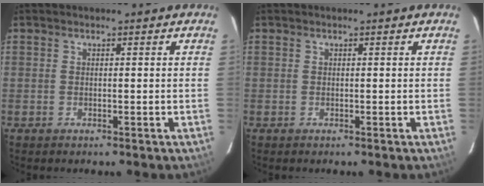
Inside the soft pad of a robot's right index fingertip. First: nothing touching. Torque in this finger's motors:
{"motor_torque": [0.11, 0.14, -0.01, 0.00]}